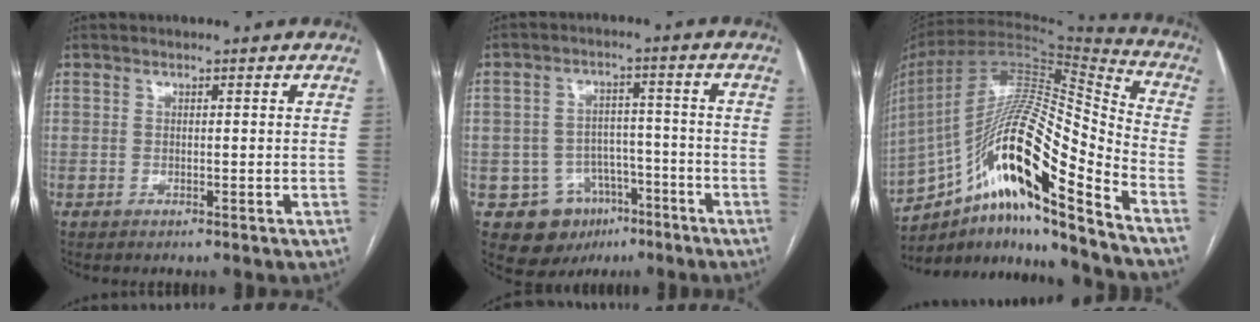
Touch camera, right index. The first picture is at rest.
{"total": 9.6, "force": [-4.8, 8.0, 2.6], "torque": [-0.037, 0.021, -0.060]}
{"total": 23.9, "force": [-13.7, 2.7, 19.4], "torque": [-0.351, 0.011, -0.241]}